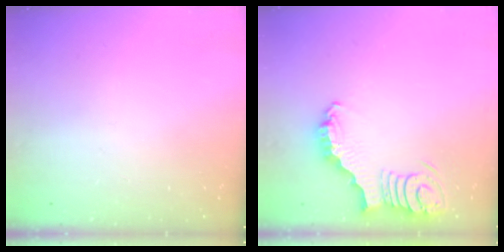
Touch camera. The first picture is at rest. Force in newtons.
{"total": 3.9, "press": 3.9, "slide": 0.6}